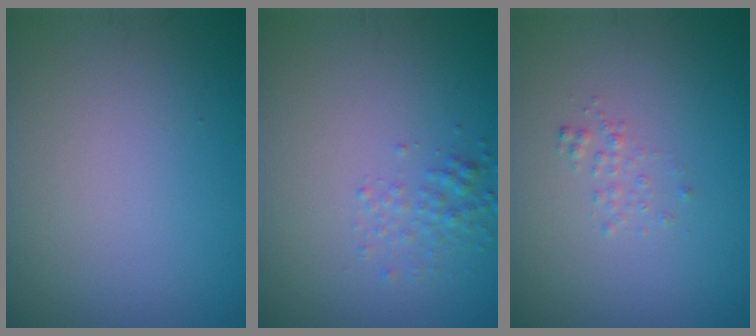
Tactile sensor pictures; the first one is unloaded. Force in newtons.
{"total": 1.6, "press": 1.6, "slide": 0.1}
{"total": 0.9, "press": 0.9, "slide": 0.1}